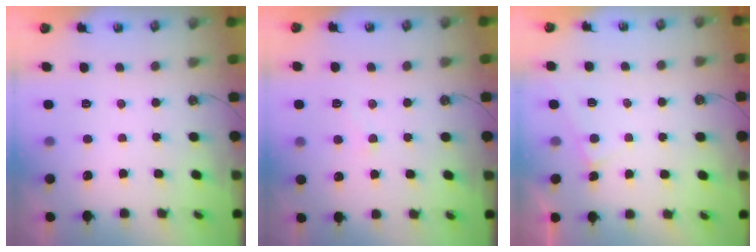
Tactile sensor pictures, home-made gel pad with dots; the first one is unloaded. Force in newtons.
{"total": 2.6, "press": 2.6, "slide": 0.7}
{"total": 2.2, "press": 2.2, "slide": 0.2}